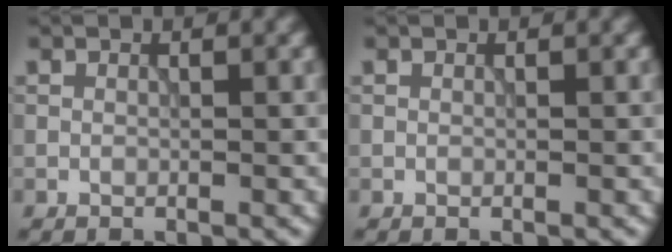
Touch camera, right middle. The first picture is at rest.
{"total": 0.0}